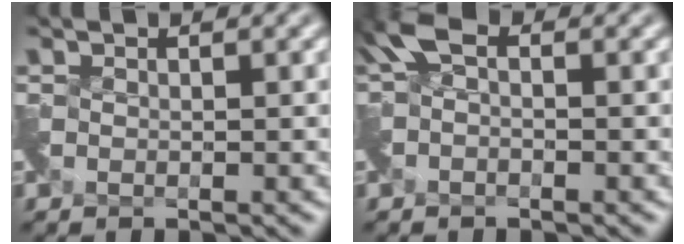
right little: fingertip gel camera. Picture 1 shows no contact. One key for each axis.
{"total": 1.8, "fx": -0.5, "fy": 1.1, "fz": 1.3, "tx": -0.032, "ty": -0.001, "tz": -0.017}